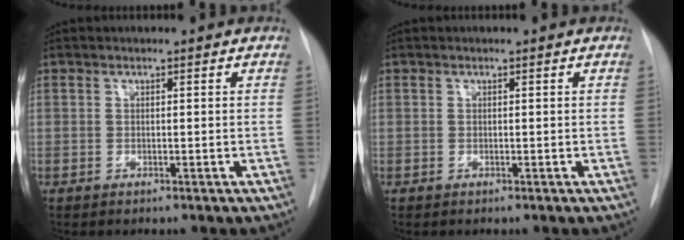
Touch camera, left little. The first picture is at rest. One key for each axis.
{"total": 0.0}